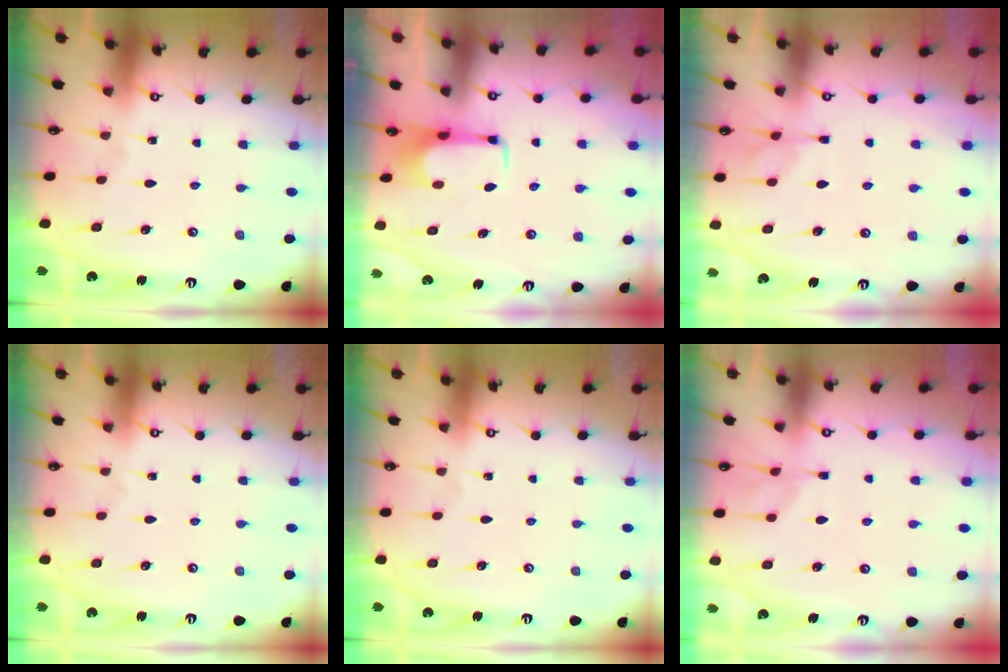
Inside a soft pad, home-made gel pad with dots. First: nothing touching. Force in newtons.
{"total": 2.0, "press": 2.0, "slide": 0.2}
{"total": 1.2, "press": 0.0, "slide": 1.2}
{"total": 0.0}
{"total": 0.0}
{"total": 1.6, "press": 1.0, "slide": 1.2}